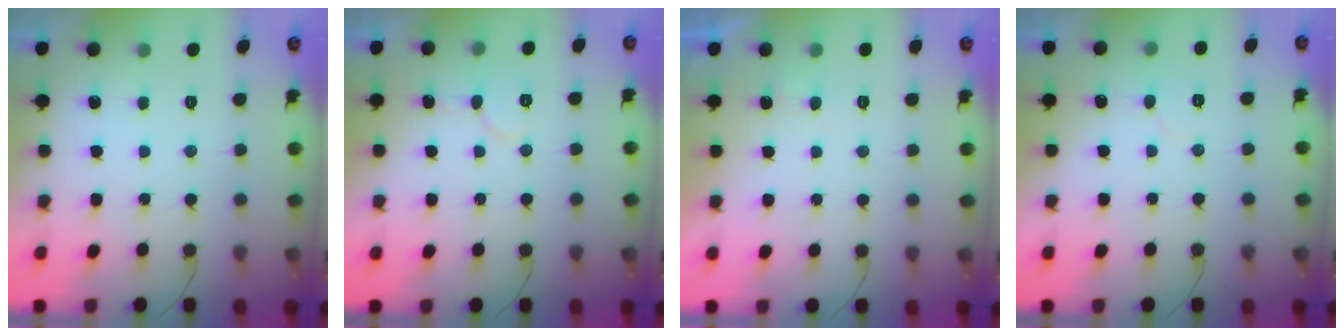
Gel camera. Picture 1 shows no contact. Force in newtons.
{"total": 5.2, "press": 5.2, "slide": 0.3}
{"total": 2.6, "press": 2.6, "slide": 0.3}
{"total": 3.5, "press": 3.4, "slide": 0.3}